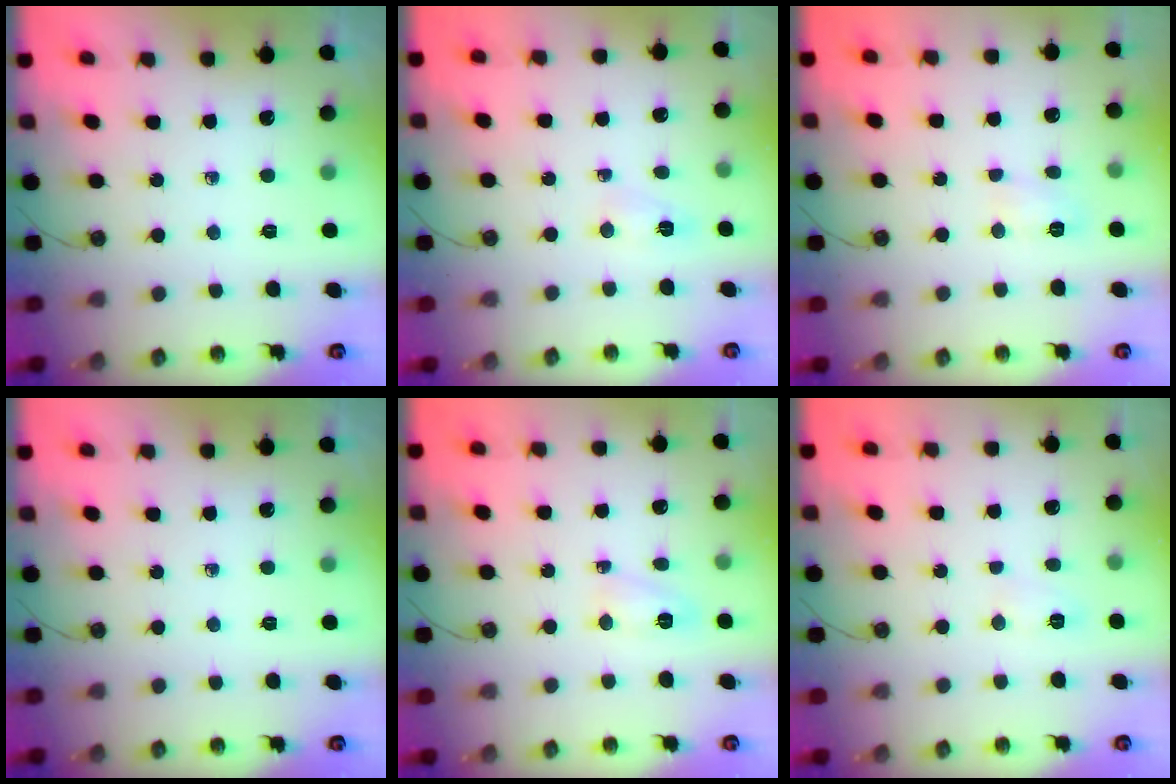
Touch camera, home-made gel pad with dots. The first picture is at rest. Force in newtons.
{"total": 2.9, "press": 2.7, "slide": 1.2}
{"total": 3.8, "press": 3.8, "slide": 0.3}
{"total": 0.0}
{"total": 3.9, "press": 3.8, "slide": 0.7}
{"total": 9.1, "press": 5.5, "slide": 7.3}